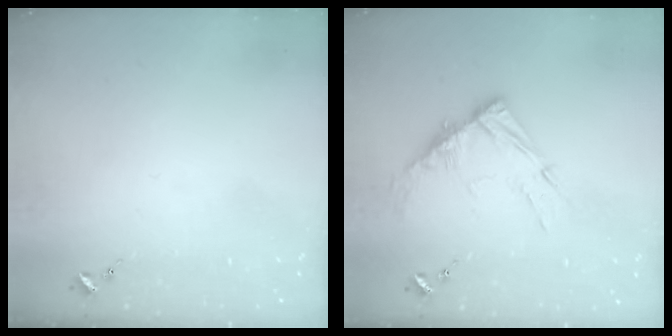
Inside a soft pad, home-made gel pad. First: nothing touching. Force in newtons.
{"total": 11.3, "press": 11.2, "slide": 1.1}